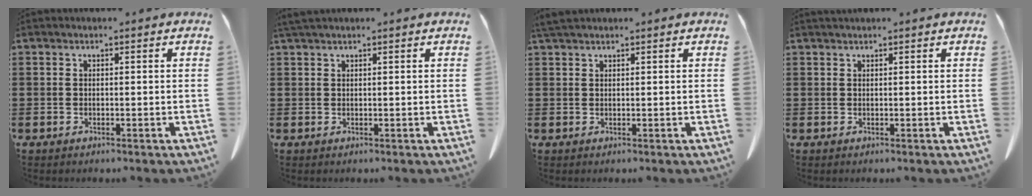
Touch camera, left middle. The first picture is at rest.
{"total": 1.1, "force": [1.0, 0.0, 0.6], "torque": [-0.014, -0.001, 0.019]}
{"total": 1.7, "force": [1.5, 0.2, 0.7], "torque": [-0.018, 0.000, 0.029]}
{"total": 0.7, "force": [0.6, 0.0, 0.3], "torque": [-0.008, -0.002, 0.013]}